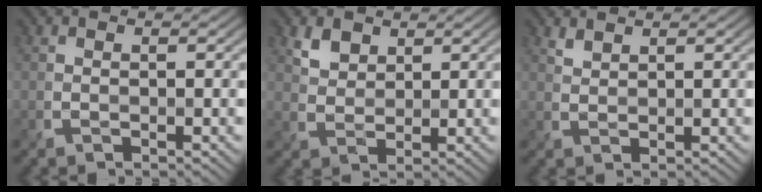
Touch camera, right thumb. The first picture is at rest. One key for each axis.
{"total": 3.0, "fx": 1.9, "fy": 1.8, "fz": 1.3, "tx": -0.033, "ty": -0.004, "tz": 0.043}
{"total": 1.4, "fx": 1.2, "fy": 0.3, "fz": 0.5, "tx": -0.016, "ty": 0.001, "tz": 0.030}